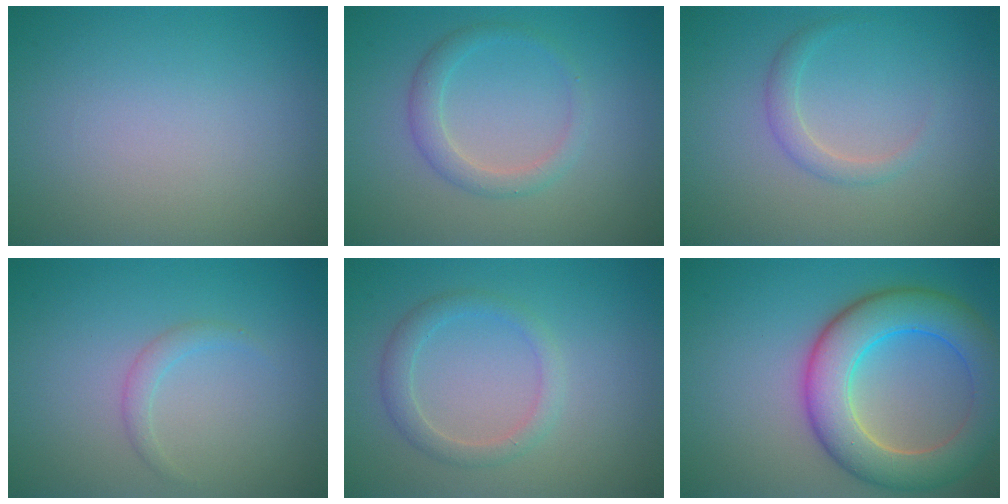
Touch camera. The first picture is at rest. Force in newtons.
{"total": 2.2, "press": 2.2, "slide": 0.1}
{"total": 1.6, "press": 1.6, "slide": 0.1}
{"total": 1.1, "press": 1.1, "slide": 0.1}
{"total": 2.2, "press": 2.2, "slide": 0.0}
{"total": 8.3, "press": 8.2, "slide": 0.5}